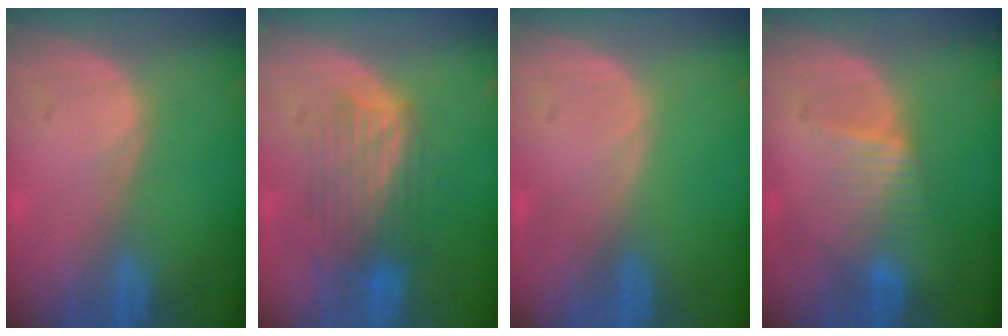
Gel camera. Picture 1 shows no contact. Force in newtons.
{"total": 6.4, "press": 6.3, "slide": 0.6}
{"total": 0.0}
{"total": 4.0, "press": 4.0, "slide": 0.4}